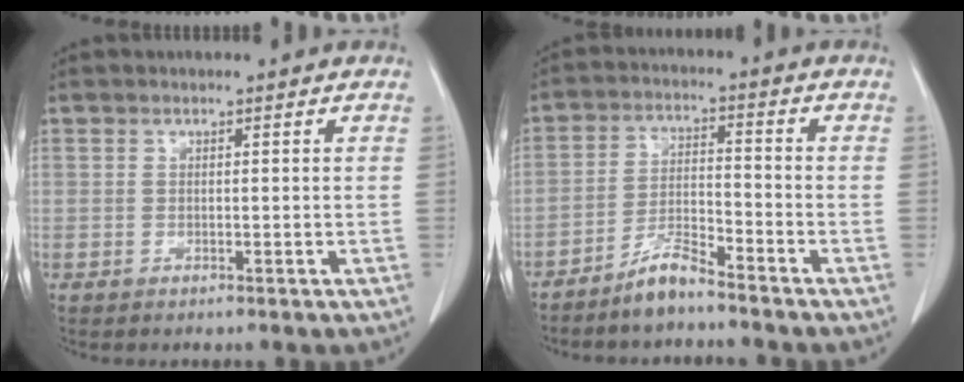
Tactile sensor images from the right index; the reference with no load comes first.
{"total": 5.5, "force": [-4.8, 0.5, 2.7], "torque": [-0.049, -0.008, -0.092]}